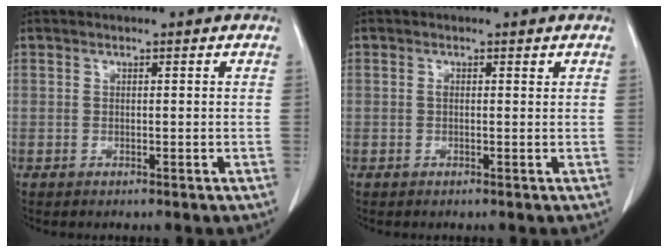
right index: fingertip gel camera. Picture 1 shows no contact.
{"total": 0.6, "force": [0.4, 0.3, 0.4], "torque": [-0.004, 0.002, 0.007]}